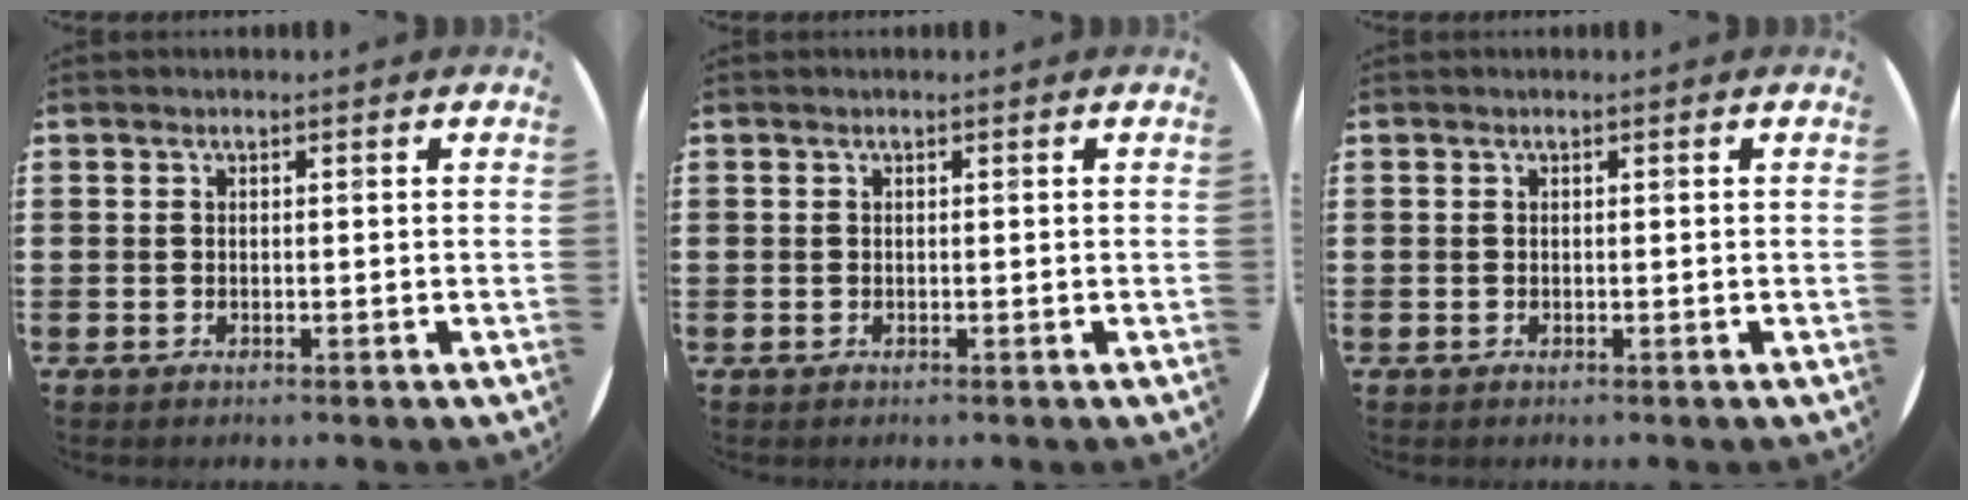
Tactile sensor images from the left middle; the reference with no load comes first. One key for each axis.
{"total": 0.0}
{"total": 0.0}